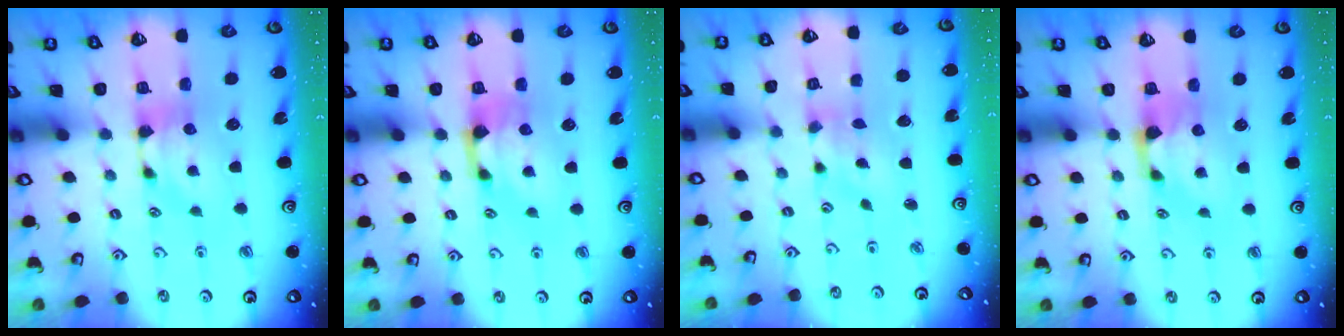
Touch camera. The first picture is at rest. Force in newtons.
{"total": 1.6, "press": 0.9, "slide": 1.3}
{"total": 1.7, "press": 1.3, "slide": 1.0}
{"total": 1.6, "press": 0.9, "slide": 1.3}